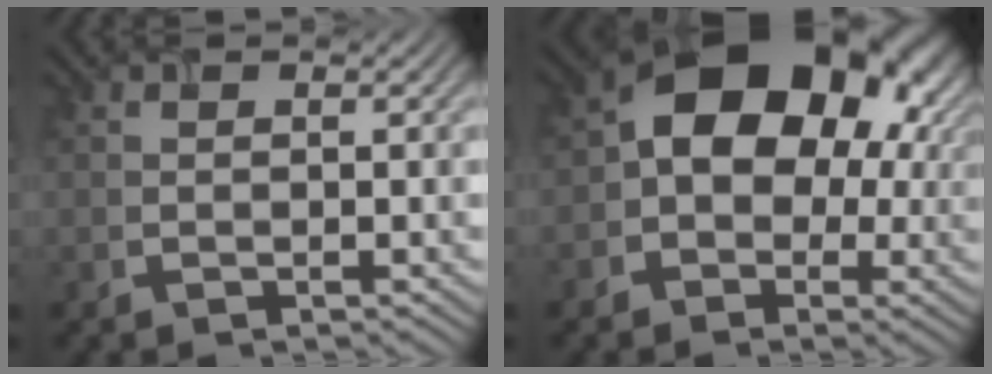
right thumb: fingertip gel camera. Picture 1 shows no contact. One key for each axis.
{"total": 15.1, "fx": 1.5, "fy": 11.4, "fz": 9.8, "tx": -0.102, "ty": 0.018, "tz": 0.001}